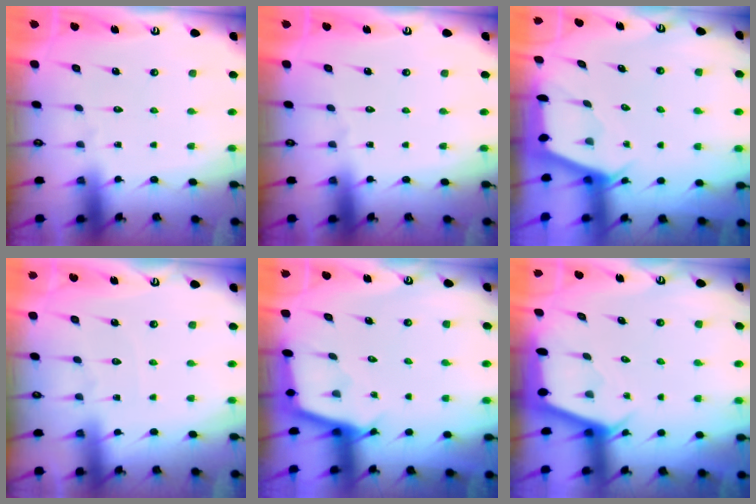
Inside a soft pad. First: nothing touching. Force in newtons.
{"total": 0.0}
{"total": 2.1, "press": 2.0, "slide": 0.3}
{"total": 3.3, "press": 3.2, "slide": 0.3}
{"total": 2.4, "press": 2.4, "slide": 0.2}
{"total": 2.3, "press": 2.3, "slide": 0.3}